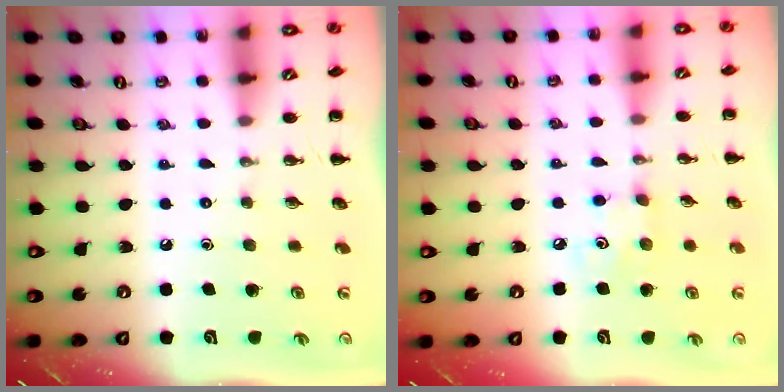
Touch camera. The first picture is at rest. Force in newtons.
{"total": 3.0, "press": 3.0, "slide": 0.6}